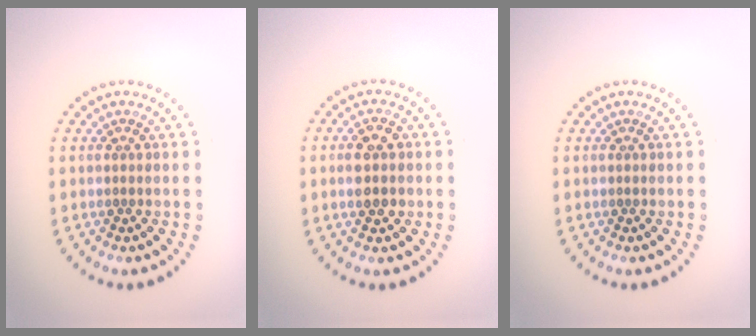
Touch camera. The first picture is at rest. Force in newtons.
{"total": 2.9, "press": 2.9, "slide": 0.1}
{"total": 0.0}